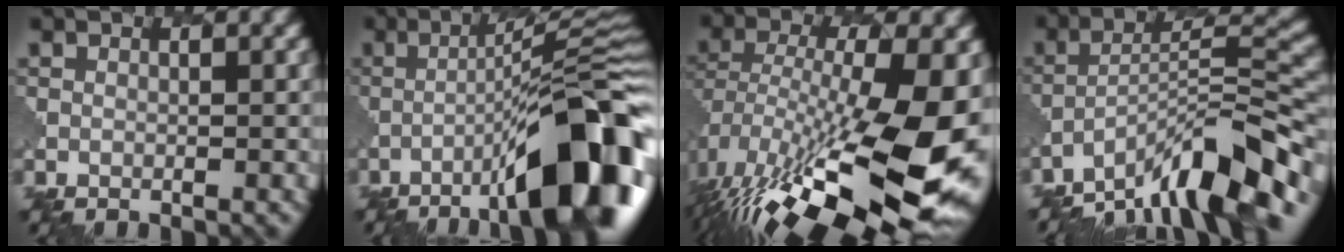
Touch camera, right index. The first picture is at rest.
{"total": 12.6, "force": [-5.8, 2.4, 11.0], "torque": [-0.157, 0.020, -0.088]}
{"total": 17.1, "force": [-4.3, 7.0, 15.0], "torque": [-0.278, -0.028, -0.065]}
{"total": 10.4, "force": [-7.5, 2.0, 6.9], "torque": [-0.100, 0.025, -0.138]}